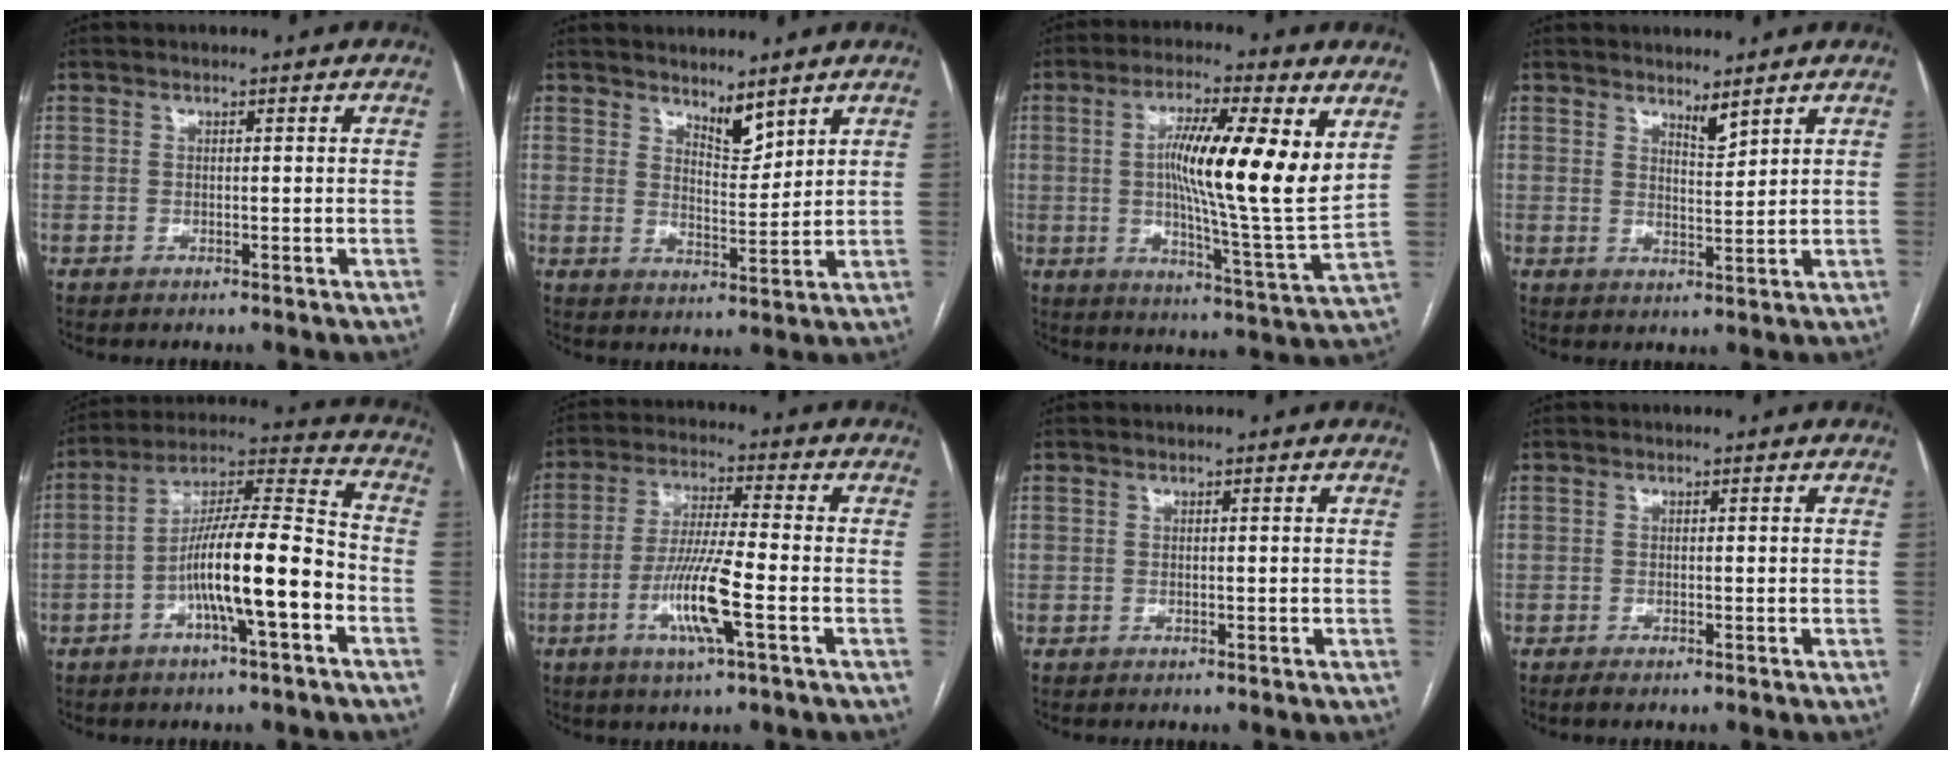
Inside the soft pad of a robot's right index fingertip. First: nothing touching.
{"total": 4.5, "force": [3.7, 1.4, 2.1], "torque": [-0.035, -0.011, 0.071]}
{"total": 16.4, "force": [4.1, 0.6, 15.9], "torque": [-0.264, -0.007, 0.056]}
{"total": 2.6, "force": [2.3, 0.3, 1.2], "torque": [-0.024, -0.014, 0.046]}
{"total": 14.0, "force": [-4.7, 1.4, 13.1], "torque": [-0.230, 0.017, -0.081]}
{"total": 10.0, "force": [-3.5, 0.3, 9.3], "torque": [-0.184, -0.008, -0.069]}
{"total": 0.0}
{"total": 1.2, "force": [-0.9, 0.0, 0.8], "torque": [-0.013, -0.003, -0.015]}